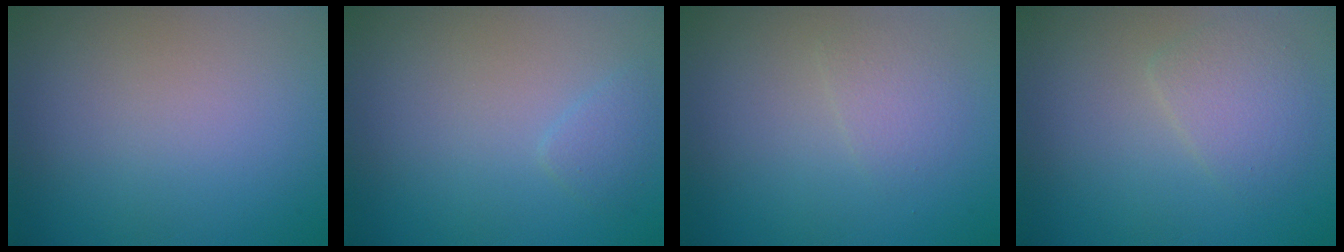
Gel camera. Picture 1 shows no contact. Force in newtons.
{"total": 1.2, "press": 1.2, "slide": 0.1}
{"total": 1.6, "press": 1.6, "slide": 0.1}
{"total": 2.4, "press": 2.4, "slide": 0.1}